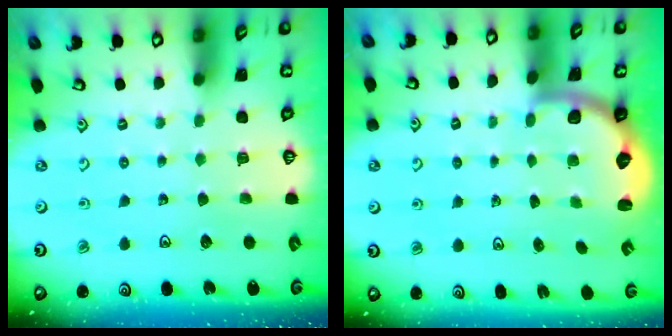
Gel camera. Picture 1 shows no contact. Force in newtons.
{"total": 2.5, "press": 2.1, "slide": 1.4}